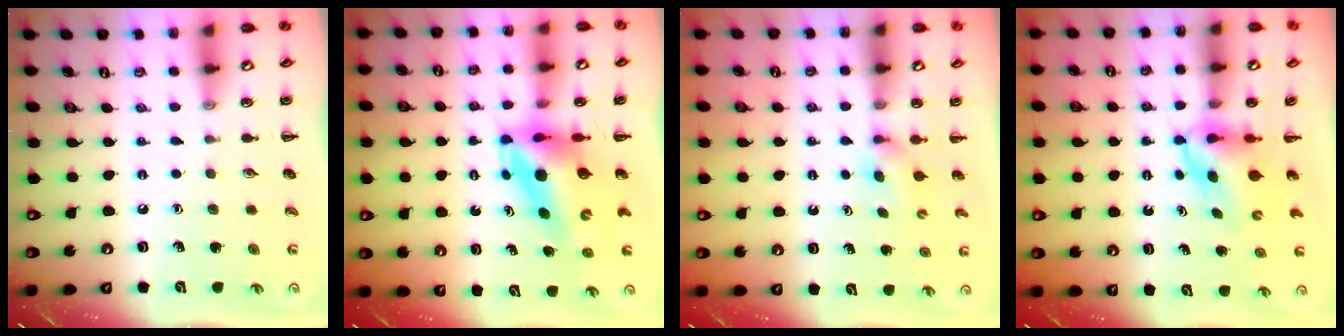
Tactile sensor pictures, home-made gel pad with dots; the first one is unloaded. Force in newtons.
{"total": 7.0, "press": 6.7, "slide": 2.0}
{"total": 3.5, "press": 3.3, "slide": 1.2}
{"total": 5.8, "press": 5.8, "slide": 1.0}